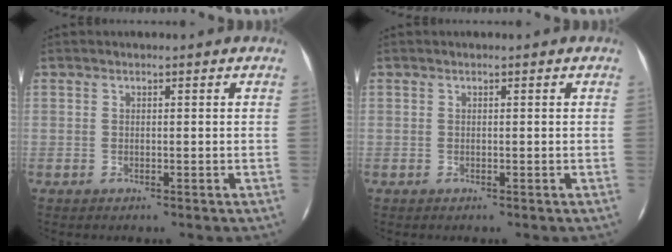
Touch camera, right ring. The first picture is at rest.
{"total": 0.0}